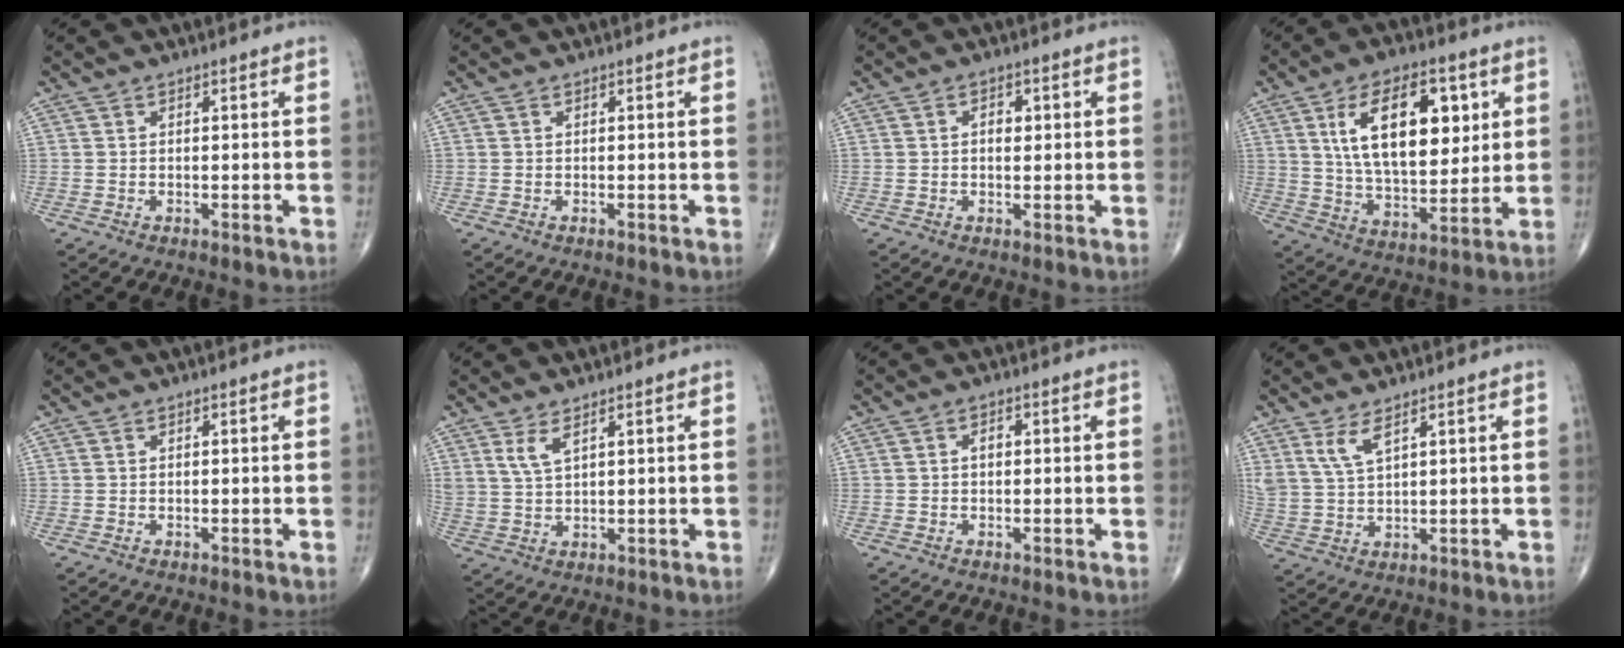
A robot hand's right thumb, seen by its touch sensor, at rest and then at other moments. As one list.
[{"total": 0.0}, {"total": 2.6, "force": [0.5, 1.6, 1.9], "torque": [-0.021, 0.002, 0.004]}, {"total": 18.5, "force": [5.7, 9.5, 14.8], "torque": [-0.209, -0.024, 0.104]}, {"total": 0.0}, {"total": 3.7, "force": [2.2, 1.3, 2.7], "torque": [-0.057, -0.012, 0.052]}, {"total": 1.4, "force": [0.0, 1.0, 1.1], "torque": [-0.013, 0.005, -0.003]}, {"total": 4.8, "force": [3.0, 1.4, 3.5], "torque": [-0.077, -0.018, 0.070]}]